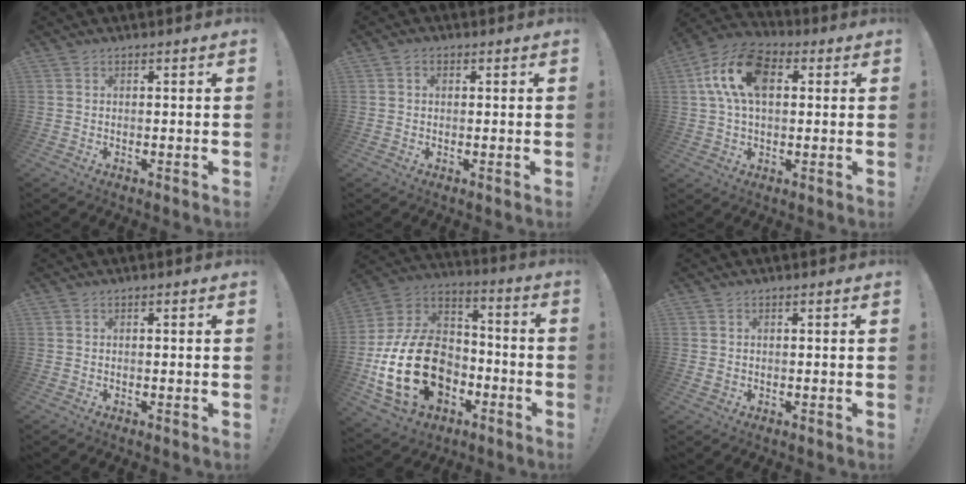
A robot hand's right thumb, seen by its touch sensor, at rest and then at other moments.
{"total": 1.5, "force": [0.2, 1.2, 0.8], "torque": [-0.010, 0.002, 0.003]}
{"total": 15.8, "force": [3.9, 9.7, 11.9], "torque": [-0.217, 0.010, 0.070]}
{"total": 0.0}
{"total": 25.1, "force": [-7.1, 17.2, 16.8], "torque": [-0.325, 0.038, -0.102]}
{"total": 0.8, "force": [0.3, 0.7, 0.3], "torque": [-0.013, 0.006, 0.007]}